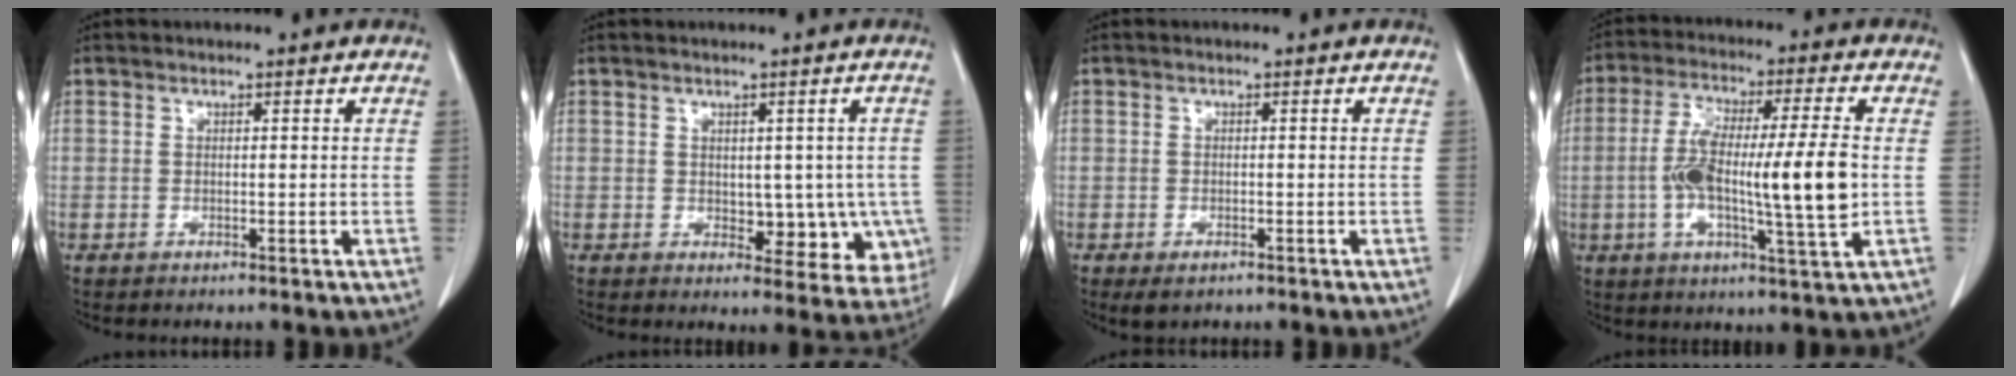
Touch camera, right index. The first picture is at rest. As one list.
[{"total": 8.0, "force": [-1.1, 4.9, 6.2], "torque": [-0.050, 0.006, -0.003]}, {"total": 2.0, "force": [-1.1, 1.0, 1.3], "torque": [-0.021, -0.003, -0.007]}, {"total": 15.3, "force": [-1.2, 1.5, 15.2], "torque": [-0.276, 0.003, -0.024]}]